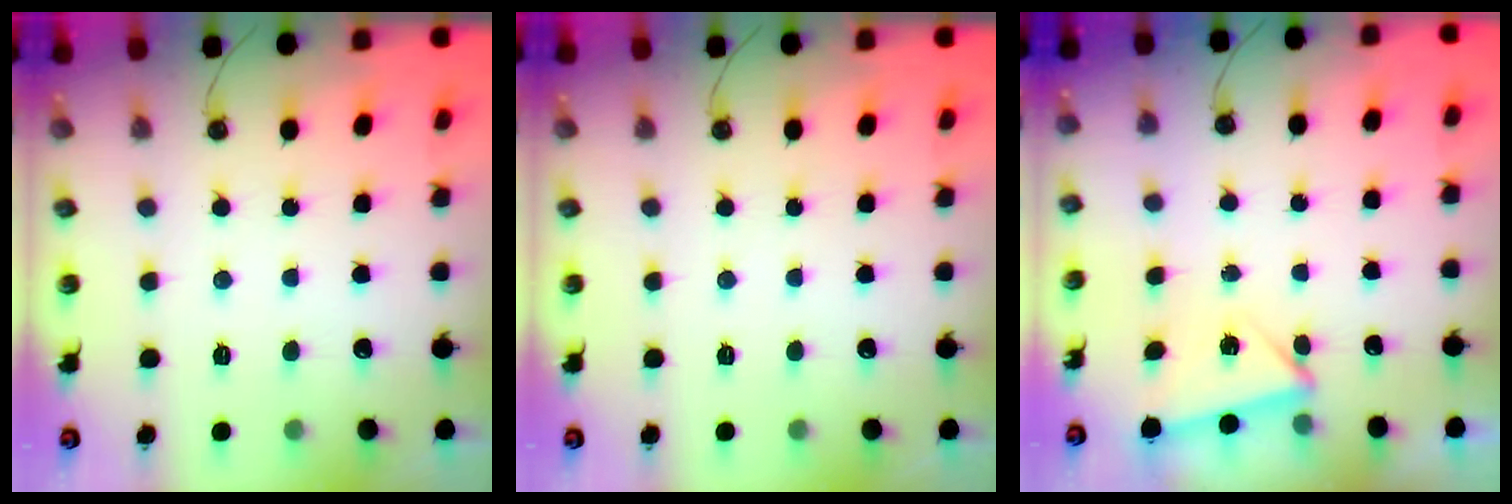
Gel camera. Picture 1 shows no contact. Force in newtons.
{"total": 0.0}
{"total": 5.5, "press": 2.5, "slide": 5.0}